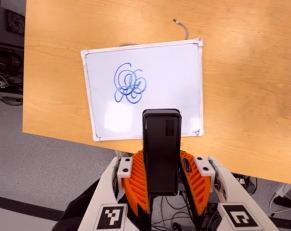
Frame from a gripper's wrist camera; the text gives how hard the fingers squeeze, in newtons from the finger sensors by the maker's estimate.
{"total": 4.4, "left": 3.1, "right": 5.6}